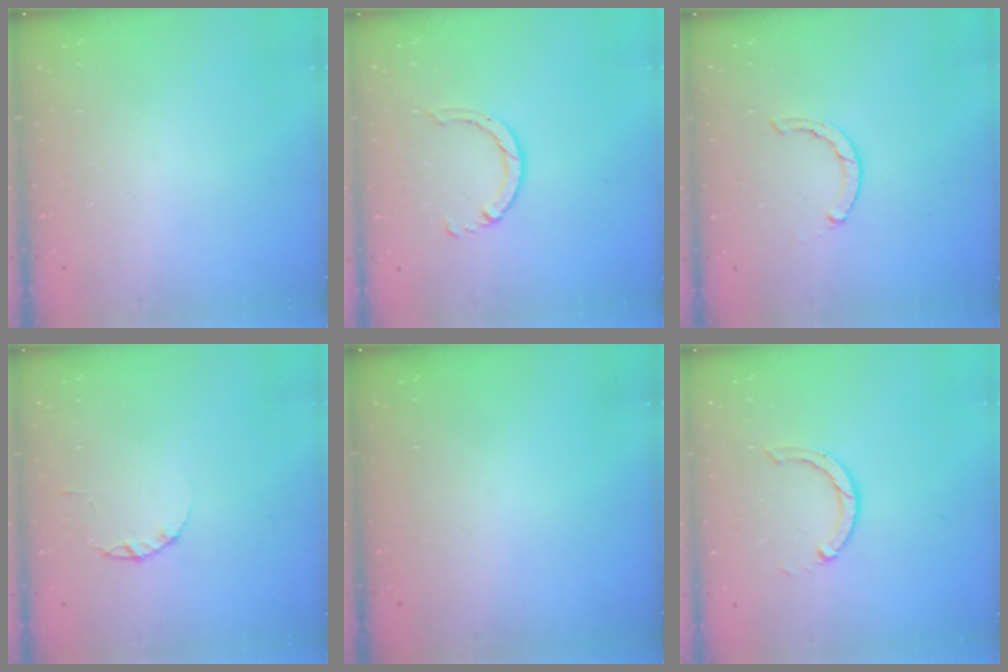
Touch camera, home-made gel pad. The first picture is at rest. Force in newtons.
{"total": 4.7, "press": 4.7, "slide": 0.4}
{"total": 0.7, "press": 0.6, "slide": 0.2}
{"total": 1.7, "press": 1.7, "slide": 0.3}
{"total": 0.0}
{"total": 3.6, "press": 3.5, "slide": 0.5}